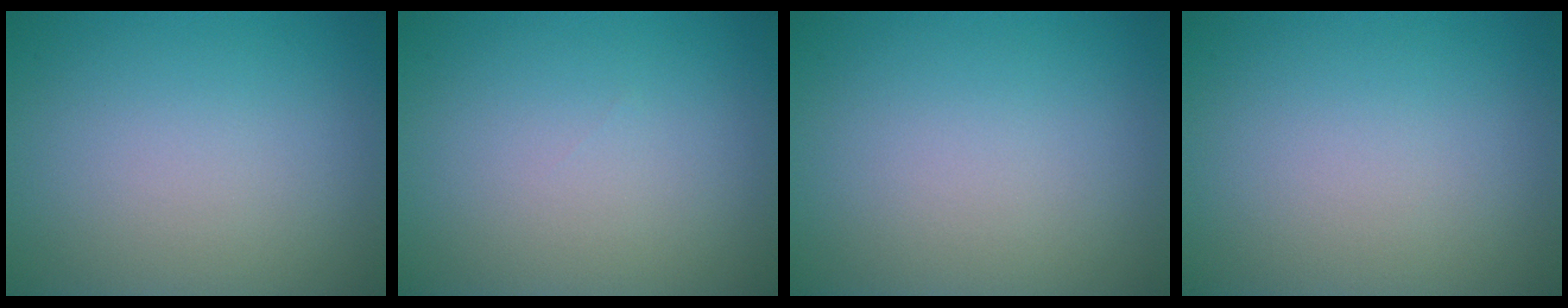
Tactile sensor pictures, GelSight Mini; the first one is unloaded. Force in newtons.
{"total": 0.0}
{"total": 0.0}
{"total": 0.0}